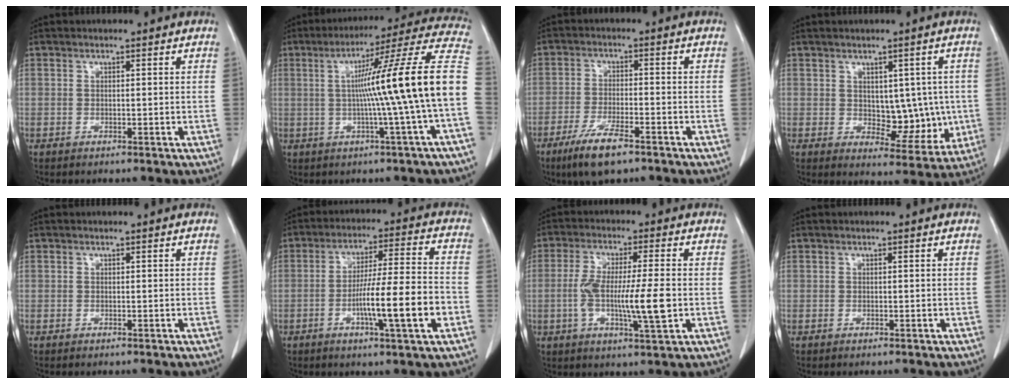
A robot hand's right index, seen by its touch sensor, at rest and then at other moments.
{"total": 18.5, "force": [-1.0, -2.4, 18.3], "torque": [-0.251, 0.020, -0.027]}
{"total": 7.8, "force": [-5.2, 1.3, 5.7], "torque": [-0.112, -0.016, -0.089]}
{"total": 5.6, "force": [-0.3, 3.4, 4.5], "torque": [-0.045, 0.003, 0.006]}
{"total": 0.0}
{"total": 12.6, "force": [-3.9, 0.1, 11.9], "torque": [-0.199, -0.002, -0.068]}
{"total": 10.2, "force": [-1.6, 0.9, 10.1], "torque": [-0.187, -0.006, -0.031]}
{"total": 0.0}